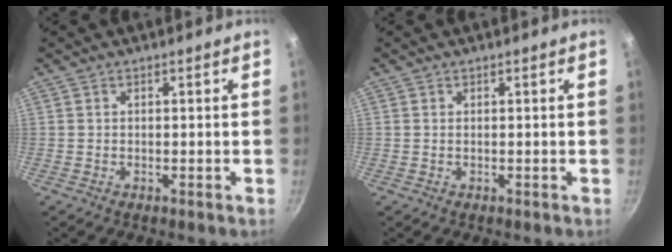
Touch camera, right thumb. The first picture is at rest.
{"total": 0.0}